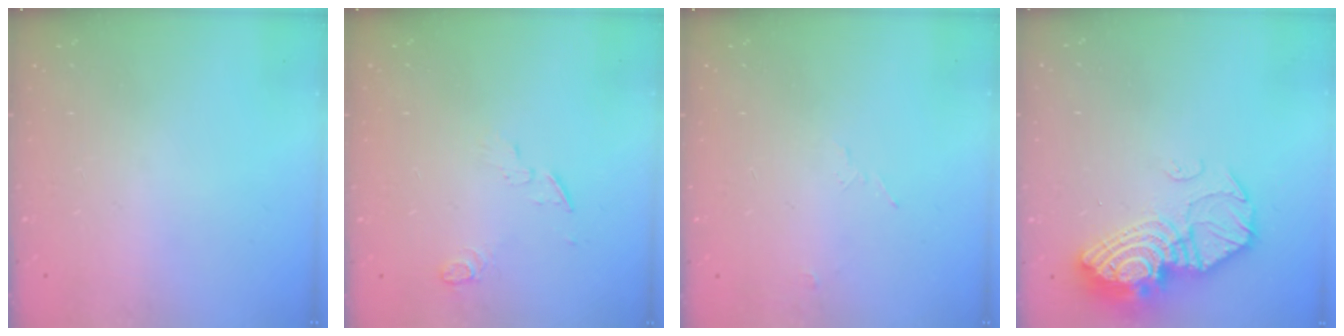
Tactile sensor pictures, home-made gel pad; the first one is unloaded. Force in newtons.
{"total": 4.7, "press": 4.7, "slide": 0.6}
{"total": 4.4, "press": 3.6, "slide": 2.6}
{"total": 15.4, "press": 15.3, "slide": 1.3}